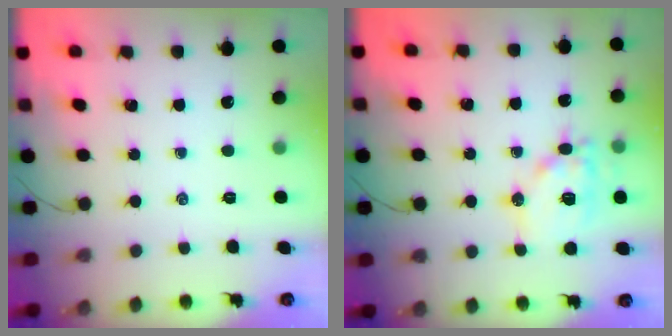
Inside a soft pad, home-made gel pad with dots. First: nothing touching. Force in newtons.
{"total": 13.3, "press": 13.2, "slide": 1.7}